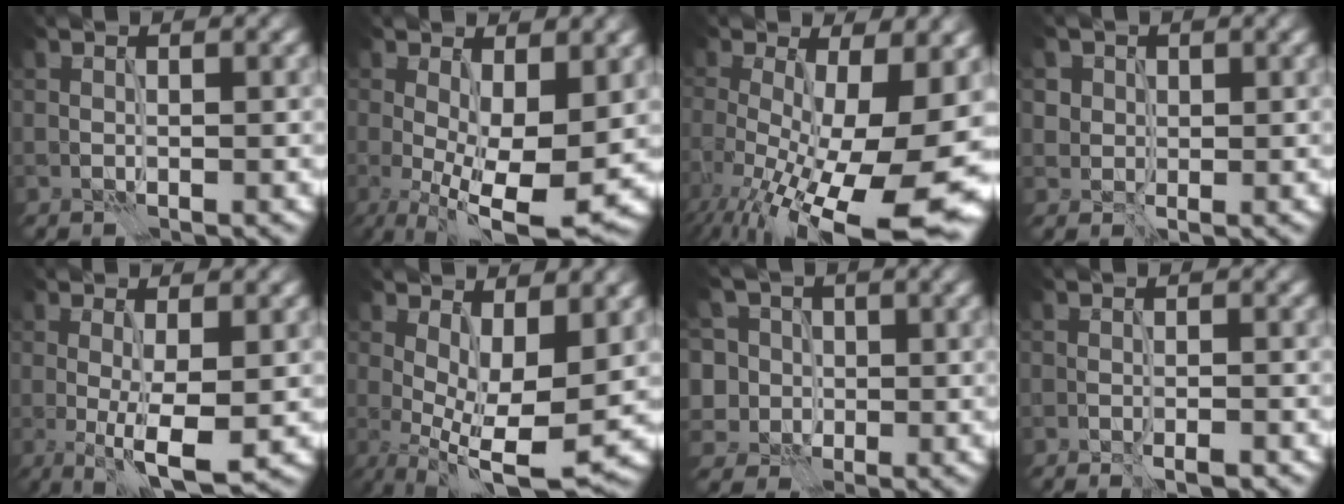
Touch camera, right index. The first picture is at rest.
{"total": 9.7, "force": [-1.1, 3.5, 9.0], "torque": [-0.148, -0.012, -0.016]}
{"total": 14.6, "force": [-4.4, 5.3, 12.9], "torque": [-0.205, -0.046, -0.055]}
{"total": 2.5, "force": [1.2, 2.1, 0.7], "torque": [-0.017, -0.005, 0.025]}
{"total": 5.5, "force": [-1.2, 1.1, 5.3], "torque": [-0.088, -0.013, -0.017]}
{"total": 8.9, "force": [-0.4, 3.2, 8.3], "torque": [-0.141, -0.008, -0.003]}
{"total": 9.7, "force": [4.0, 7.9, 4.0], "torque": [-0.084, 0.032, 0.039]}
{"total": 1.5, "force": [-1.1, 0.0, 1.0], "torque": [-0.013, -0.001, -0.018]}